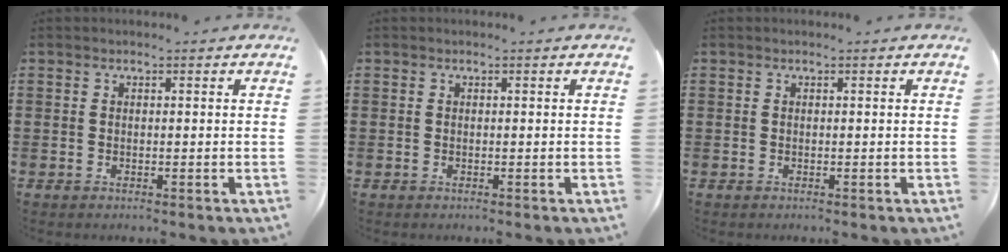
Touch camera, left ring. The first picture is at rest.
{"total": 0.0}
{"total": 0.0}